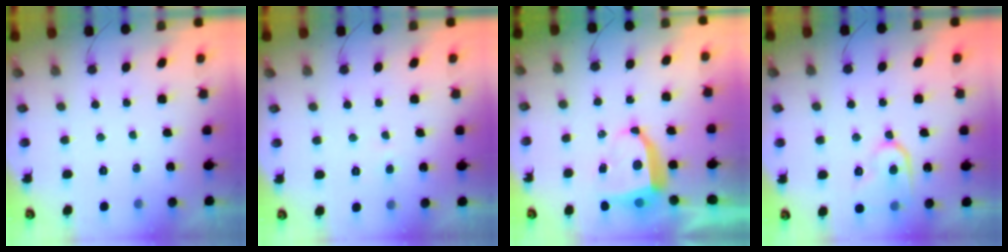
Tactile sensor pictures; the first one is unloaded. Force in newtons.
{"total": 2.4, "press": 2.3, "slide": 0.3}
{"total": 8.2, "press": 8.1, "slide": 1.0}
{"total": 11.7, "press": 11.6, "slide": 1.3}